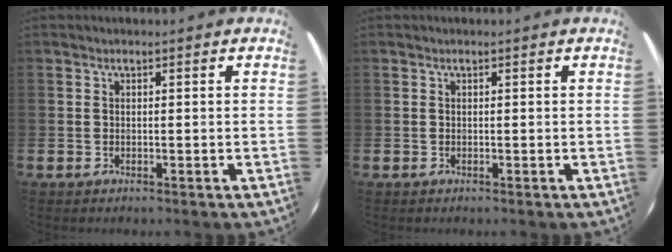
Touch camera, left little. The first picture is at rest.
{"total": 0.0}